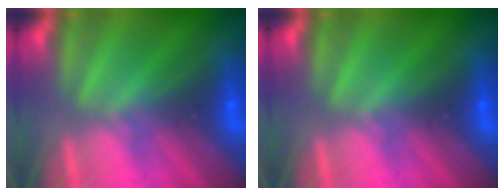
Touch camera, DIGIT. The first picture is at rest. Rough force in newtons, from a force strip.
{"total": 0.0}